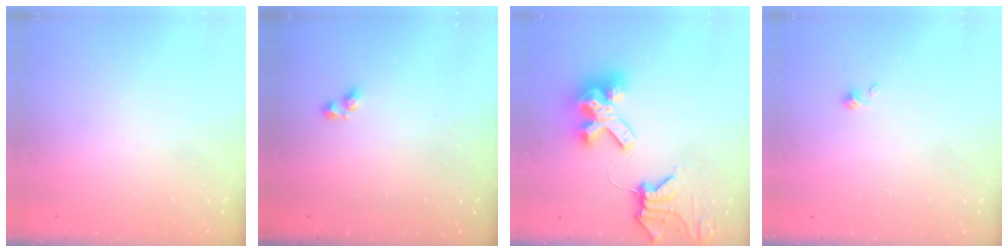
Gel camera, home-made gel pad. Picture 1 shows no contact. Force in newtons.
{"total": 2.9, "press": 2.8, "slide": 0.6}
{"total": 13.4, "press": 13.3, "slide": 1.7}
{"total": 0.0}